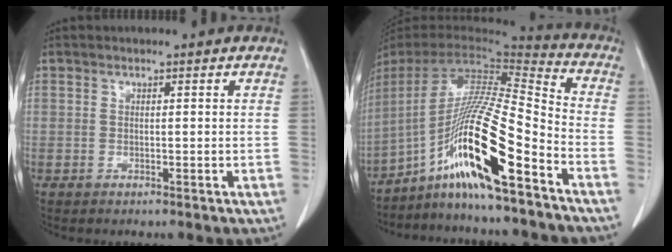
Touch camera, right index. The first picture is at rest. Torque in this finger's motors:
{"motor_torque": [1.93, -0.21, 1.02, 0.21]}